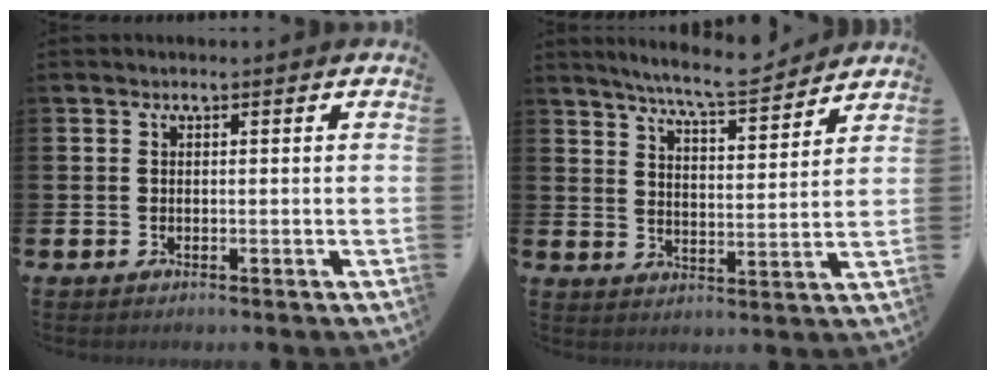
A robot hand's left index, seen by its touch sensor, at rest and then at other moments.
{"total": 7.6, "force": [7.2, 0.1, 2.3], "torque": [-0.065, -0.039, 0.128]}